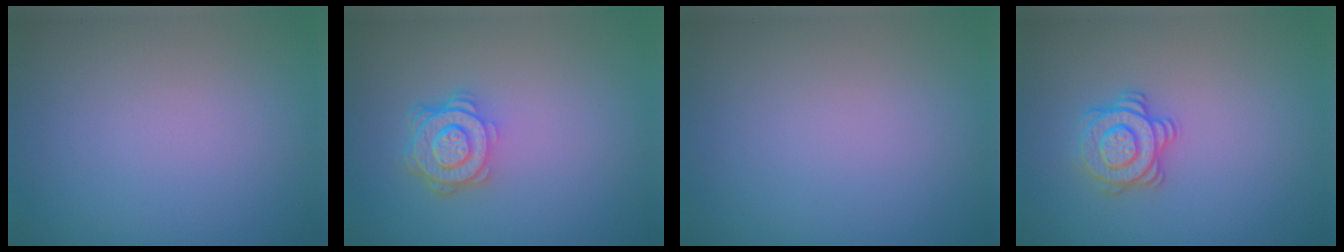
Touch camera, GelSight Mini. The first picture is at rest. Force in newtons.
{"total": 4.1, "press": 3.1, "slide": 2.6}
{"total": 0.0}
{"total": 2.8, "press": 2.7, "slide": 0.7}